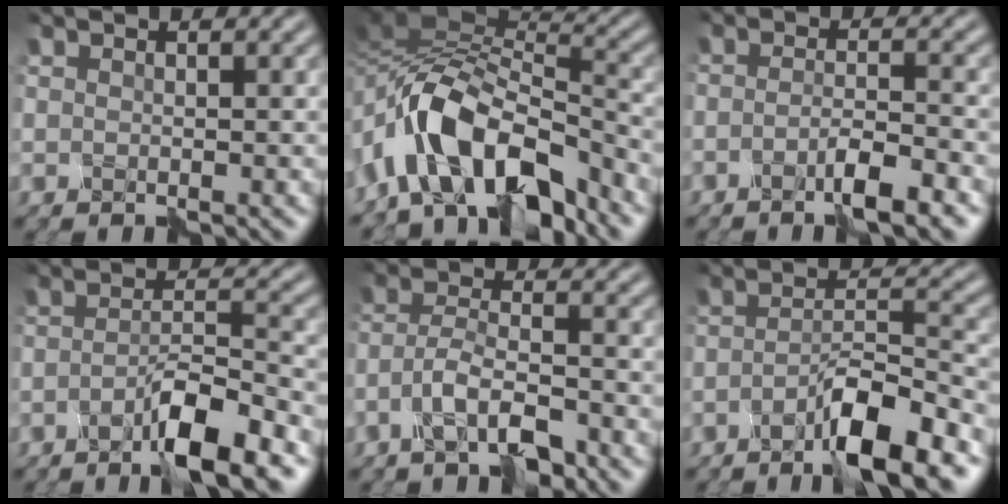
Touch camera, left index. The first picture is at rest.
{"total": 9.6, "force": [-5.7, 4.1, 6.5], "torque": [-0.106, 0.013, -0.116]}
{"total": 3.3, "force": [-2.4, 0.1, 2.3], "torque": [-0.044, 0.001, -0.047]}
{"total": 5.4, "force": [-3.7, 0.4, 4.0], "torque": [-0.066, 0.004, -0.066]}
{"total": 4.2, "force": [-3.3, 0.8, 2.5], "torque": [-0.054, 0.002, -0.069]}
{"total": 6.2, "force": [-4.2, 0.7, 4.5], "torque": [-0.075, 0.007, -0.074]}